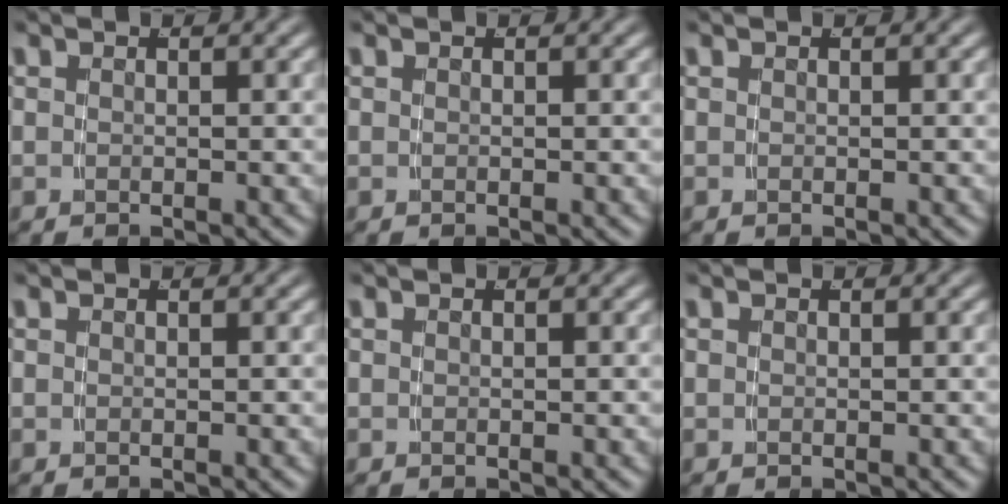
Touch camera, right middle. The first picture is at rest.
{"total": 0.0}
{"total": 0.0}
{"total": 0.0}
{"total": 0.0}
{"total": 0.0}